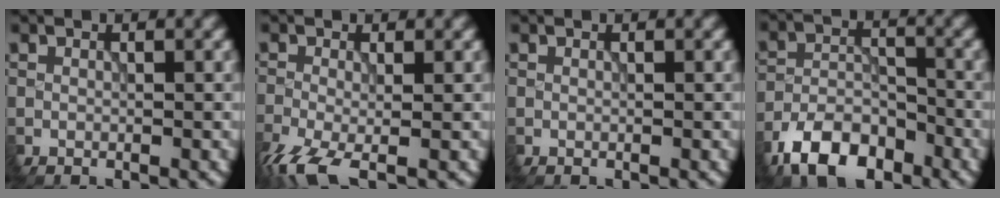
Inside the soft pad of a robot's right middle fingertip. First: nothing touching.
{"total": 4.9, "force": [-3.3, 1.2, 3.4], "torque": [-0.072, -0.015, -0.068]}
{"total": 0.0}
{"total": 6.6, "force": [-5.1, 2.9, 2.9], "torque": [-0.040, -0.003, -0.101]}